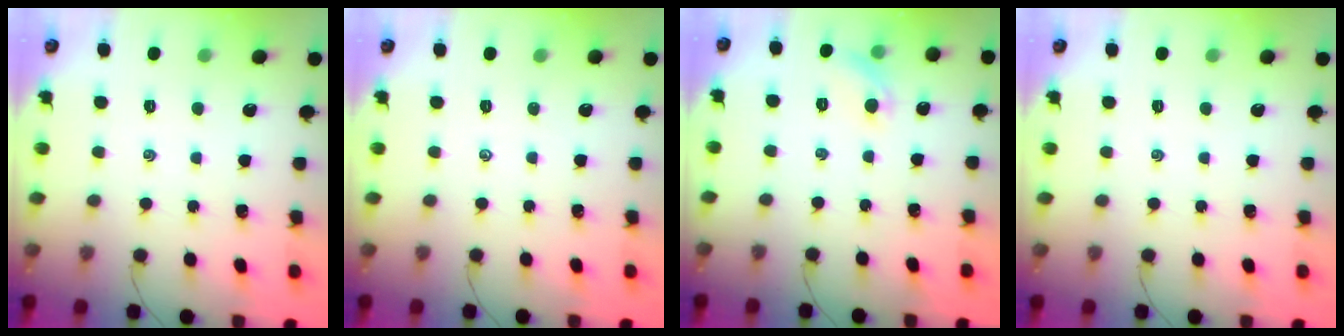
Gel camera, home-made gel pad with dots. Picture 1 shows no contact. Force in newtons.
{"total": 0.0}
{"total": 6.3, "press": 6.2, "slide": 1.2}
{"total": 0.0}